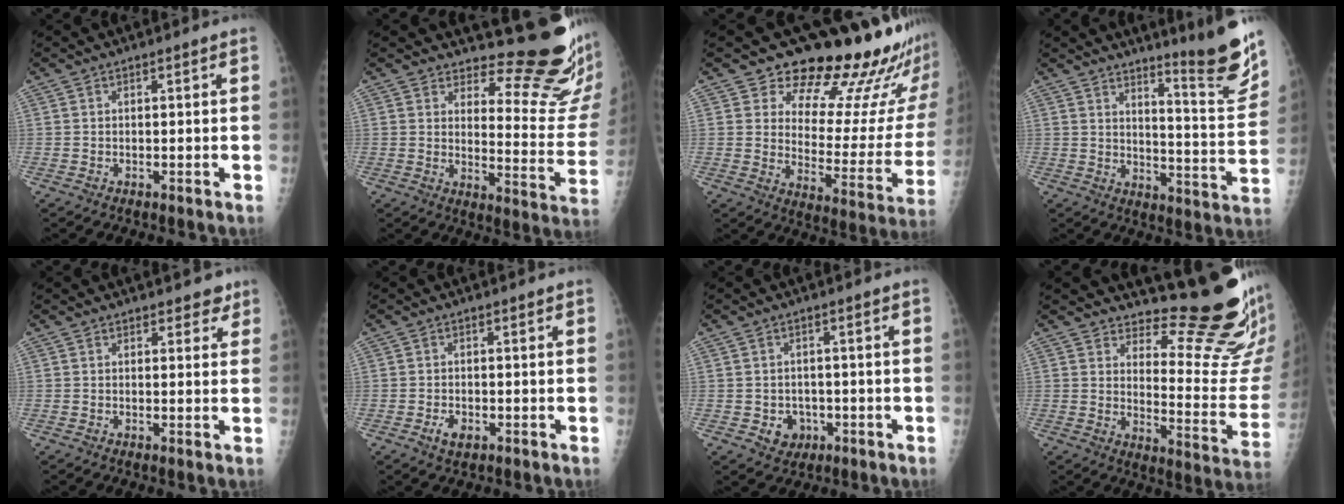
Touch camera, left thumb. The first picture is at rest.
{"total": 14.9, "force": [13.7, 2.7, 5.3], "torque": [-0.035, -0.166, 0.165]}
{"total": 21.6, "force": [17.5, 7.1, 10.5], "torque": [-0.094, -0.136, 0.224]}
{"total": 14.2, "force": [10.8, 0.8, 9.1], "torque": [-0.108, -0.100, 0.156]}
{"total": 2.6, "force": [2.0, 1.5, 0.7], "torque": [0.020, -0.009, 0.019]}
{"total": 2.5, "force": [-1.0, 1.6, 1.6], "torque": [-0.027, 0.000, -0.014]}
{"total": 4.0, "force": [-1.2, 3.5, 1.5], "torque": [0.000, 0.006, -0.008]}
{"total": 16.7, "force": [14.7, 3.0, 7.4], "torque": [-0.060, -0.176, 0.190]}